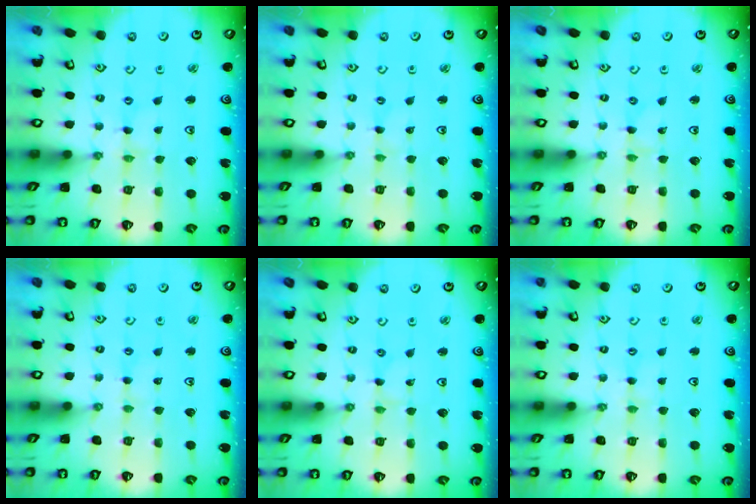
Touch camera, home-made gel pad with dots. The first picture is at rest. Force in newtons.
{"total": 0.0}
{"total": 0.0}
{"total": 1.4, "press": 1.4, "slide": 0.2}
{"total": 0.0}
{"total": 2.8, "press": 2.8, "slide": 0.3}